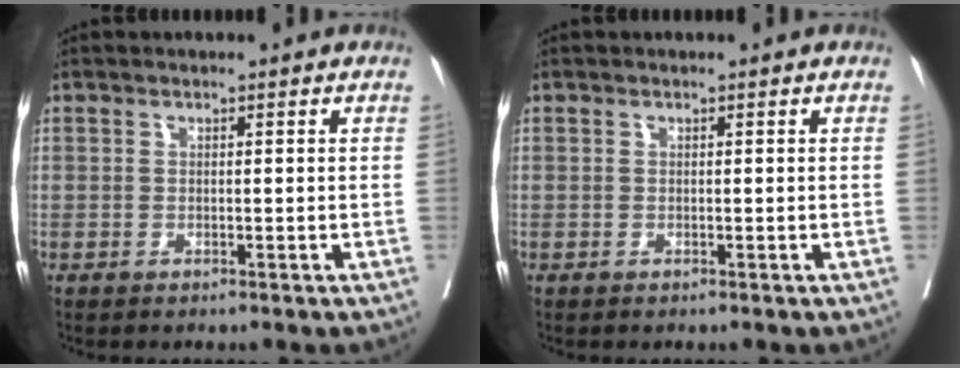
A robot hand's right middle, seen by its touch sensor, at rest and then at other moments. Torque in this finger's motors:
{"motor_torque": [-0.10, 0.07, -0.01, 0.00]}